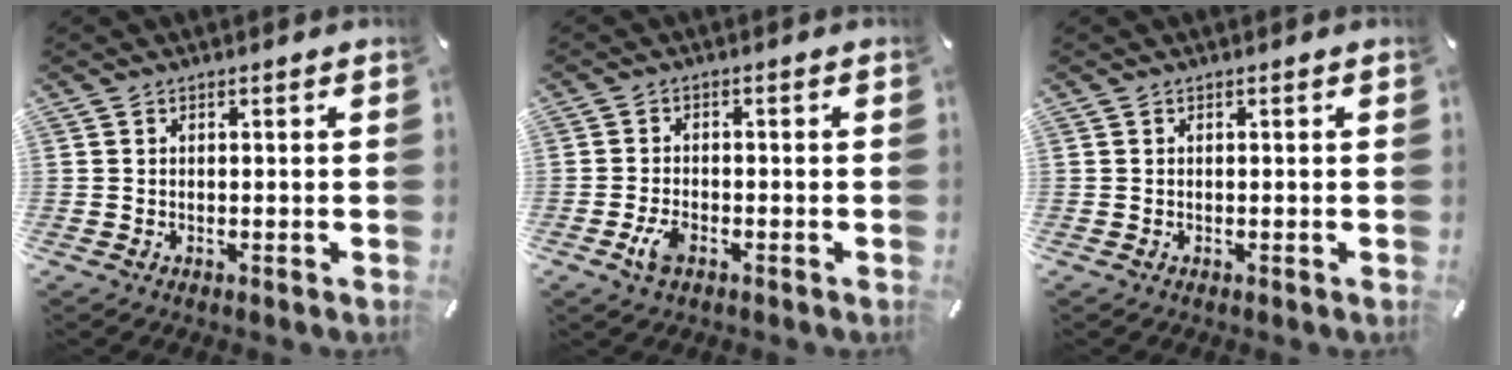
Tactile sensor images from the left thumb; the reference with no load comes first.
{"total": 4.0, "force": [-2.0, 2.1, 2.8], "torque": [-0.072, 0.000, -0.042]}
{"total": 0.0}